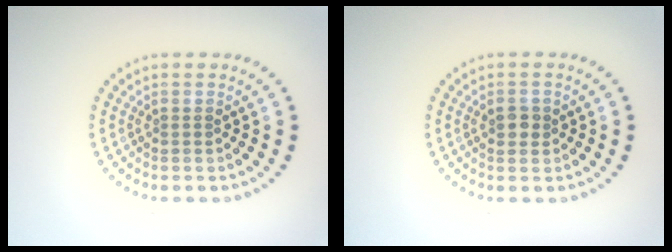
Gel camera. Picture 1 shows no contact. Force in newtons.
{"total": 1.5, "press": 1.5, "slide": 0.1}